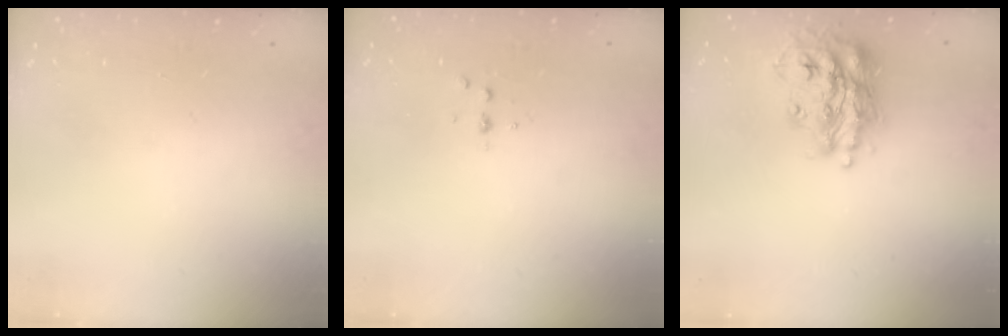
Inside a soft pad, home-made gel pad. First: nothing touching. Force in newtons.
{"total": 3.5, "press": 3.5, "slide": 0.5}
{"total": 17.5, "press": 17.5, "slide": 1.2}